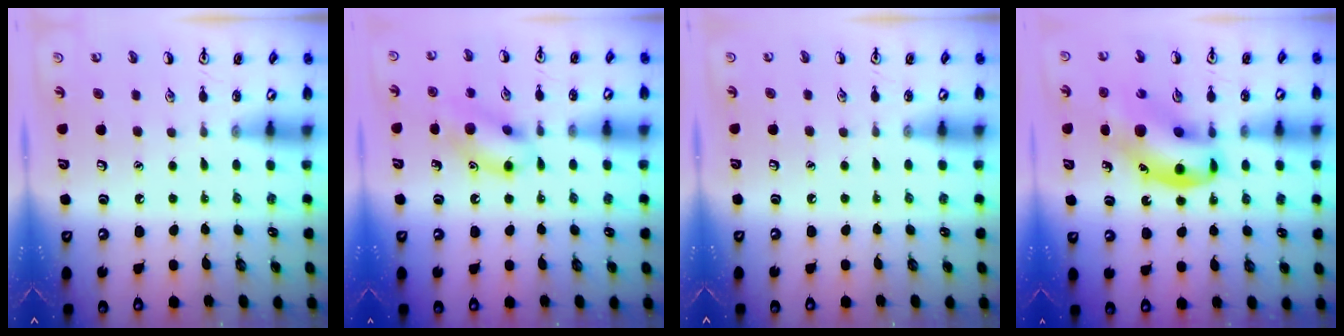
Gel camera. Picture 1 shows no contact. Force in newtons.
{"total": 11.8, "press": 11.7, "slide": 1.7}
{"total": 0.0}
{"total": 12.9, "press": 12.4, "slide": 3.5}